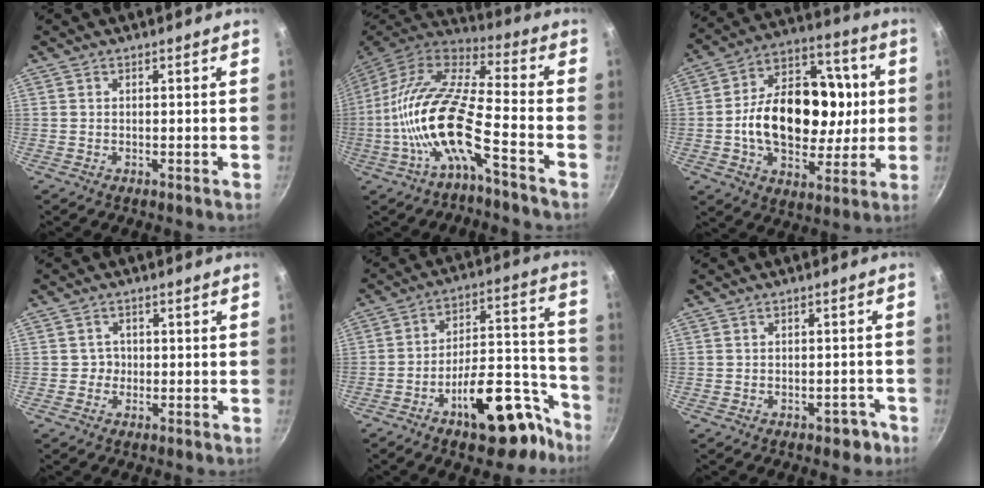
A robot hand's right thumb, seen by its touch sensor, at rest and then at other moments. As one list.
[{"total": 17.8, "force": [-6.4, 4.5, 16.0], "torque": [-0.345, 0.062, -0.125]}, {"total": 23.1, "force": [-0.1, 14.9, 17.6], "torque": [-0.255, 0.029, 0.003]}, {"total": 1.9, "force": [-0.3, 1.8, 0.4], "torque": [0.008, 0.009, -0.011]}, {"total": 16.5, "force": [-10.1, 6.3, 11.4], "torque": [-0.130, 0.096, -0.152]}, {"total": 3.0, "force": [-2.0, 1.8, 1.4], "torque": [-0.003, 0.020, -0.022]}]